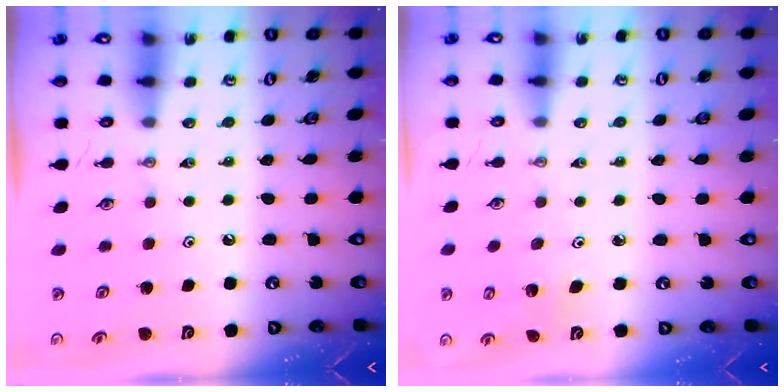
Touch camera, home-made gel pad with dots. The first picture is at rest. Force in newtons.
{"total": 2.3, "press": 2.3, "slide": 0.2}